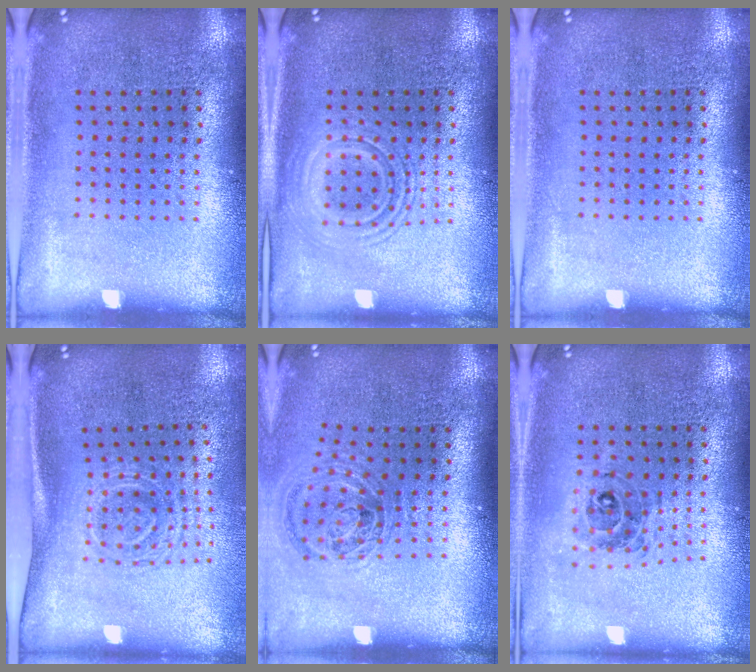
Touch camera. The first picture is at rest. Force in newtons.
{"total": 1.9, "press": 1.9, "slide": 0.3}
{"total": 0.0}
{"total": 1.7, "press": 1.3, "slide": 1.2}
{"total": 1.2, "press": 1.1, "slide": 0.4}
{"total": 0.7, "press": 0.7, "slide": 0.1}